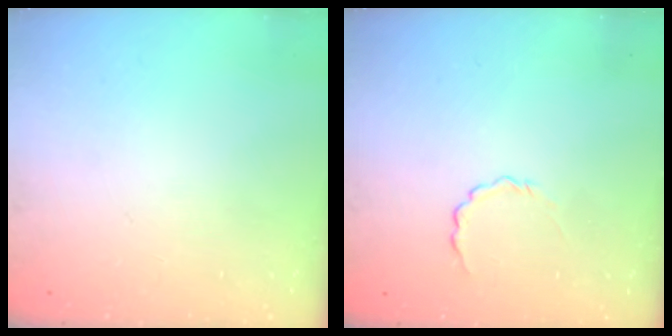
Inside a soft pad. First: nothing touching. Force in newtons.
{"total": 2.9, "press": 2.8, "slide": 0.8}